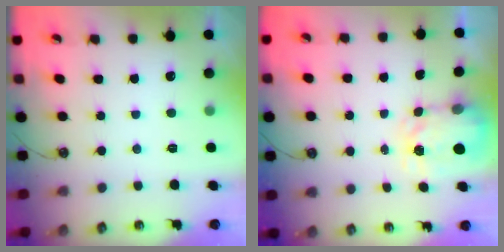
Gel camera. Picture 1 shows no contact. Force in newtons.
{"total": 3.7, "press": 3.7, "slide": 0.6}